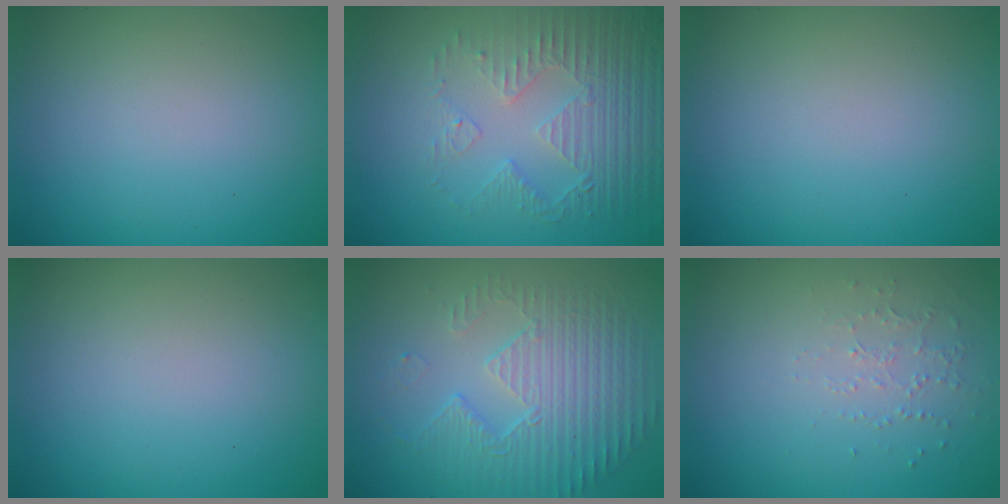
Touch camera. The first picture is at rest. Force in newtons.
{"total": 5.2, "press": 3.5, "slide": 3.9}
{"total": 0.0}
{"total": 0.0}
{"total": 5.2, "press": 3.7, "slide": 3.7}
{"total": 1.0, "press": 0.6, "slide": 0.8}